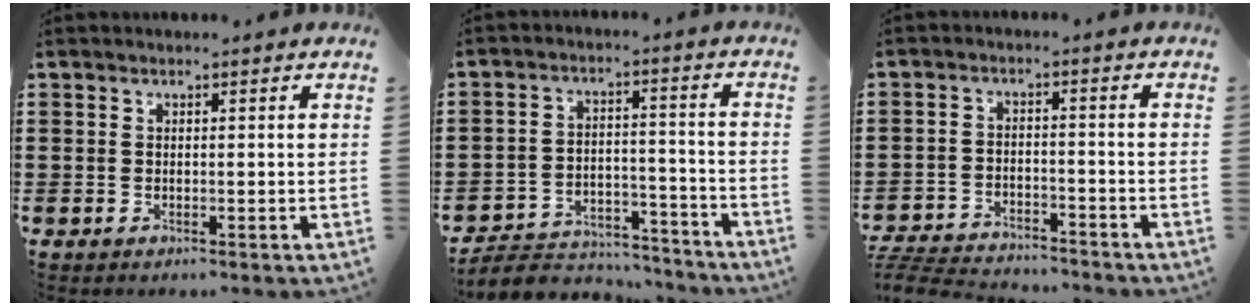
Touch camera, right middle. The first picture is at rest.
{"total": 6.1, "force": [-5.9, 1.4, 0.8], "torque": [-0.016, 0.016, -0.120]}
{"total": 5.2, "force": [-5.1, 0.7, 0.6], "torque": [-0.021, 0.007, -0.108]}